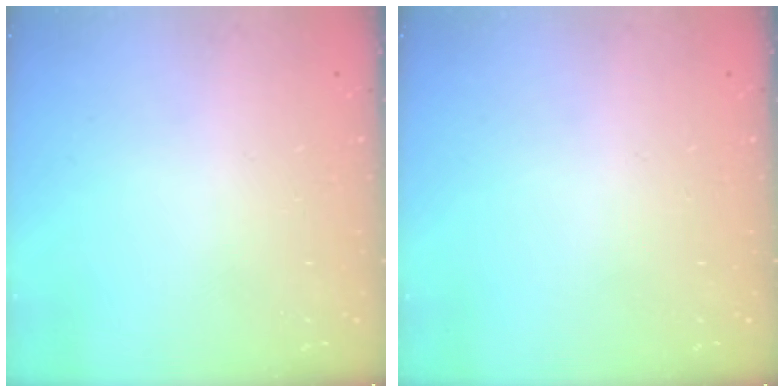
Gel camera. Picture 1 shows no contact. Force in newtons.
{"total": 0.0}